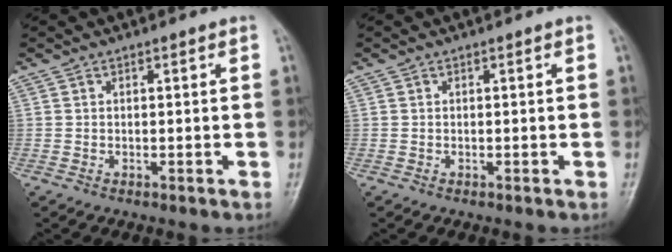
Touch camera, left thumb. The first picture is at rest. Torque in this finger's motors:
{"motor_torque": [0.00, 0.00, 0.06, -0.13, 0.00]}